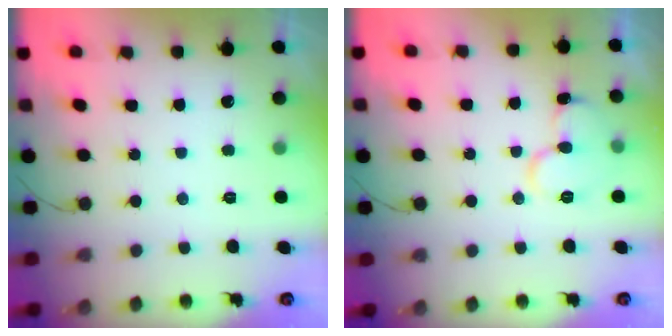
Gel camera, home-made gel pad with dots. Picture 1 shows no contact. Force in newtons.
{"total": 11.3, "press": 11.3, "slide": 1.1}